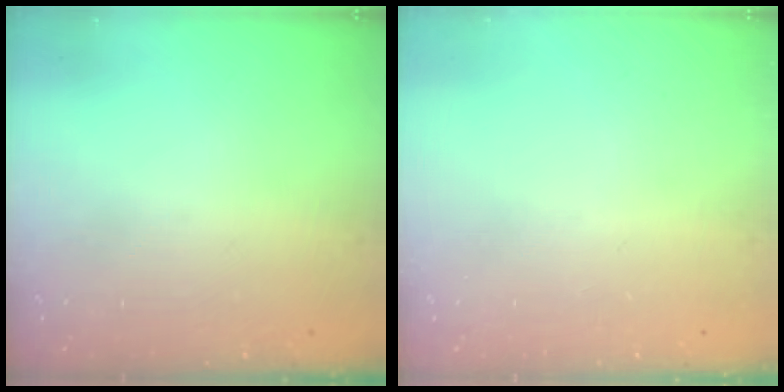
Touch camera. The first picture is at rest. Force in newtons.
{"total": 0.0}